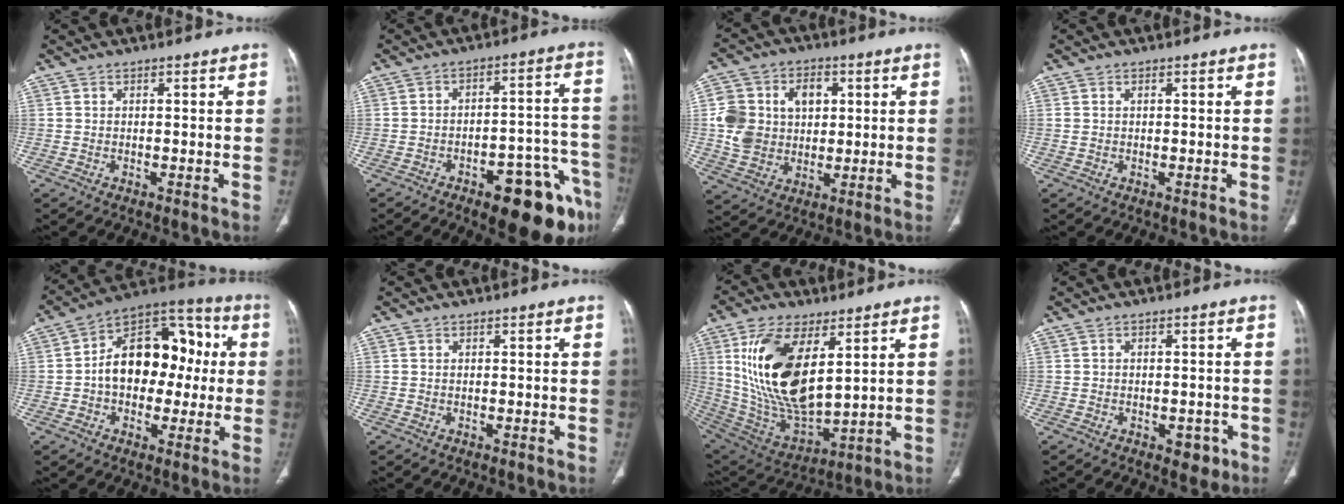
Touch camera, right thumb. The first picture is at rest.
{"total": 17.2, "force": [-10.1, 5.9, 12.5], "torque": [-0.096, 0.075, -0.131]}
{"total": 13.8, "force": [2.2, 11.1, 8.0], "torque": [-0.119, 0.010, 0.047]}
{"total": 0.8, "force": [0.2, 0.4, 0.6], "torque": [-0.019, 0.009, 0.010]}
{"total": 18.5, "force": [0.6, 12.4, 13.7], "torque": [-0.161, 0.049, 0.002]}
{"total": 0.0}
{"total": 21.3, "force": [6.6, 10.1, 17.6], "torque": [-0.332, -0.032, 0.139]}
{"total": 3.3, "force": [-1.5, 2.2, 2.0], "torque": [-0.006, 0.004, -0.015]}